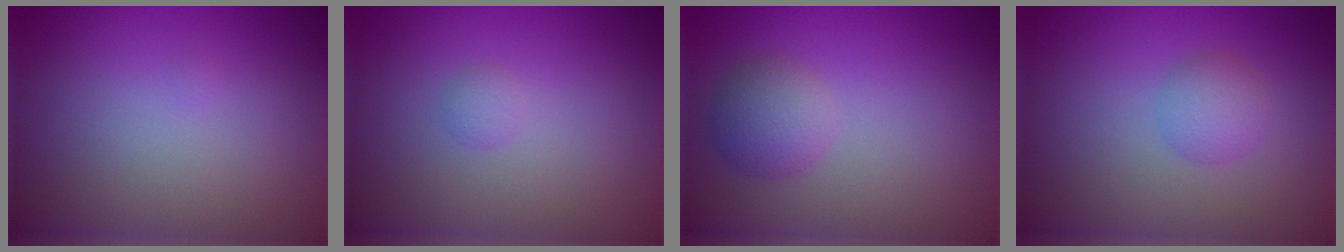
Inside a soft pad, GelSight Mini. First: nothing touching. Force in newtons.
{"total": 0.8, "press": 0.8, "slide": 0.1}
{"total": 2.7, "press": 2.7, "slide": 0.1}
{"total": 2.1, "press": 2.1, "slide": 0.0}